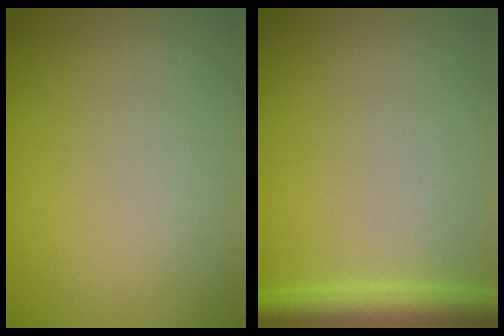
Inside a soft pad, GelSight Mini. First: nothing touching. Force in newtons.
{"total": 3.3, "press": 3.3, "slide": 0.2}